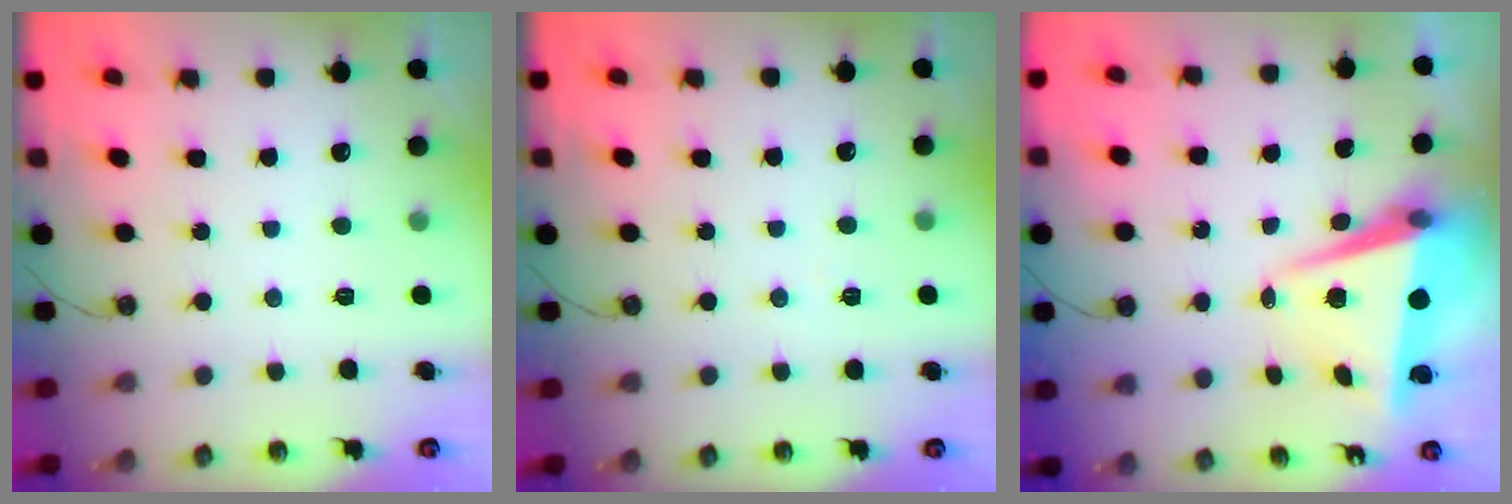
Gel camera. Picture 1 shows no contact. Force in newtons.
{"total": 3.1, "press": 2.9, "slide": 1.1}
{"total": 8.1, "press": 7.9, "slide": 1.8}